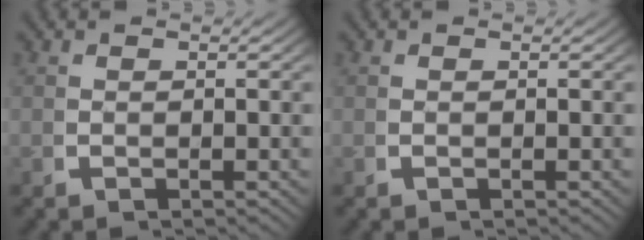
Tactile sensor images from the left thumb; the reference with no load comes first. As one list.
[{"total": 0.0}]